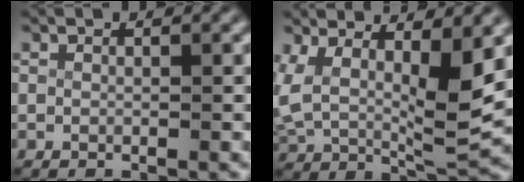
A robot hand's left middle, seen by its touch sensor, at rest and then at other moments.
{"total": 9.0, "force": [2.6, 5.6, 6.5], "torque": [-0.143, -0.025, 0.048]}